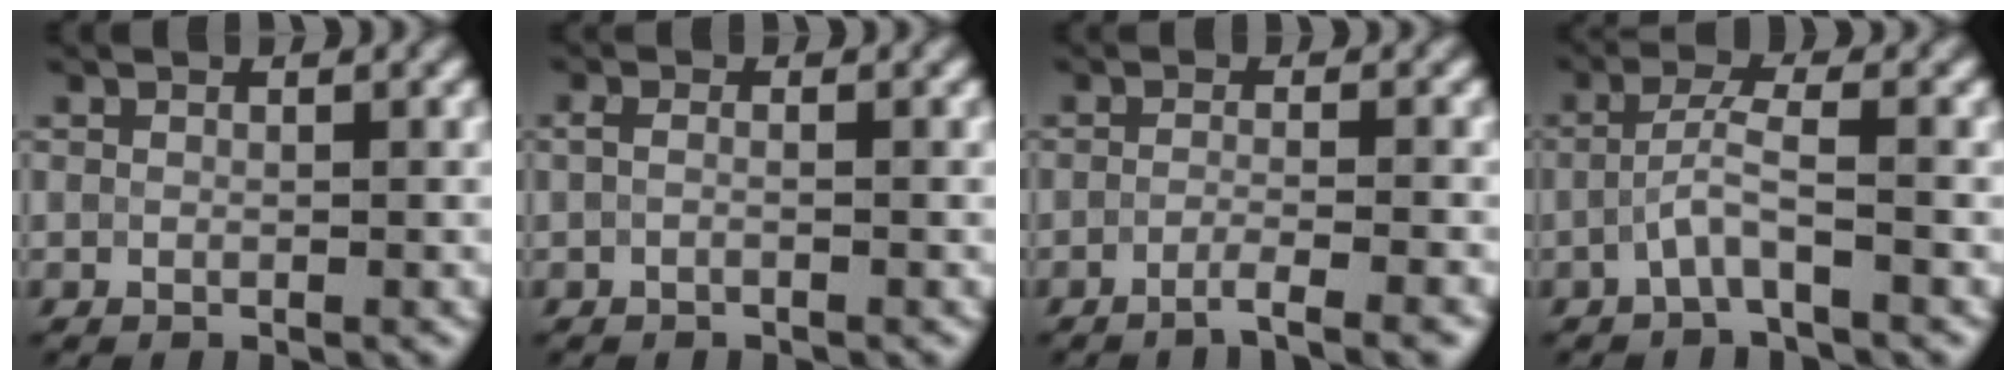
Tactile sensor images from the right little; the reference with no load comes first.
{"total": 1.0, "force": [-0.2, 0.4, 0.9], "torque": [-0.017, -0.009, -0.011]}
{"total": 3.6, "force": [-2.1, 0.7, 2.8], "torque": [-0.031, 0.002, -0.048]}
{"total": 2.8, "force": [-1.0, 0.3, 2.6], "torque": [-0.053, 0.010, -0.023]}